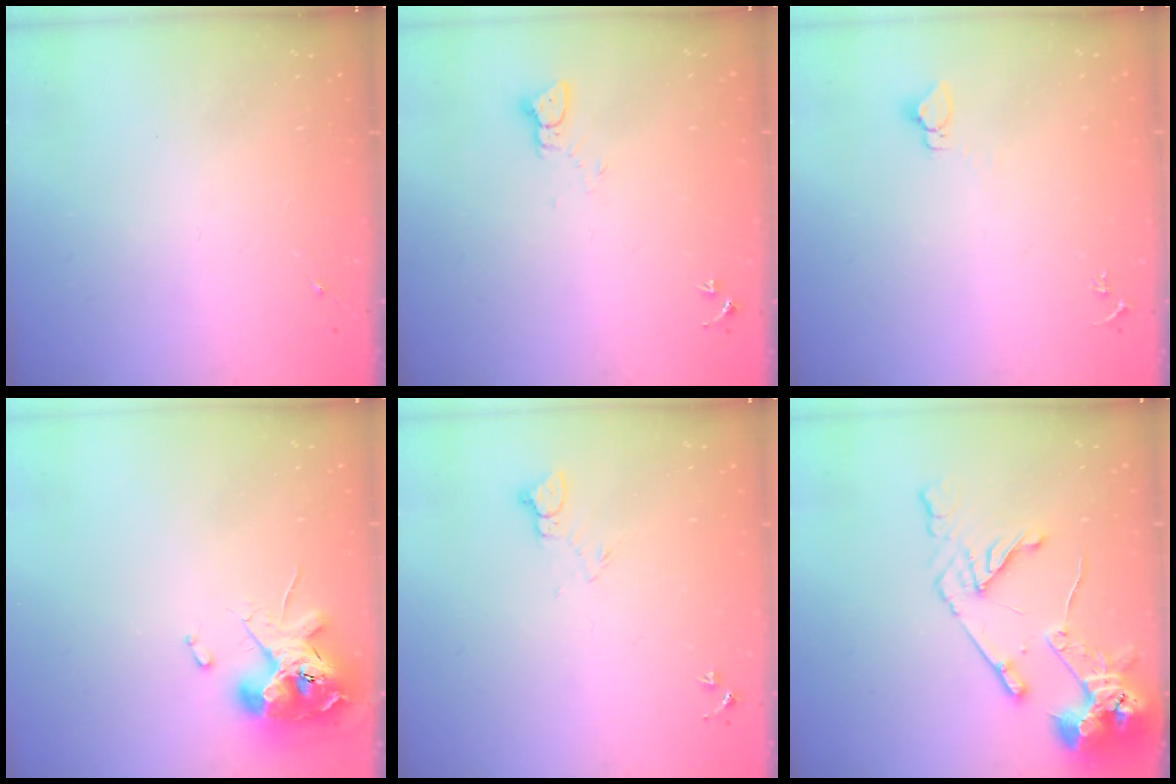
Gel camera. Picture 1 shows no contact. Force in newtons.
{"total": 2.4, "press": 2.4, "slide": 0.2}
{"total": 2.9, "press": 2.9, "slide": 0.1}
{"total": 12.7, "press": 12.5, "slide": 2.0}
{"total": 4.4, "press": 4.3, "slide": 0.4}
{"total": 14.9, "press": 14.8, "slide": 2.0}